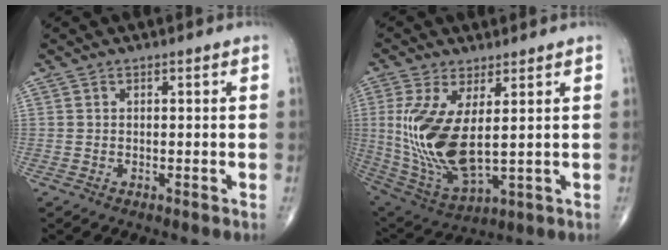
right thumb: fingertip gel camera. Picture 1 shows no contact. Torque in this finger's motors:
{"motor_torque": [-0.50, 1.17, 1.45, 0.88, 0.53]}